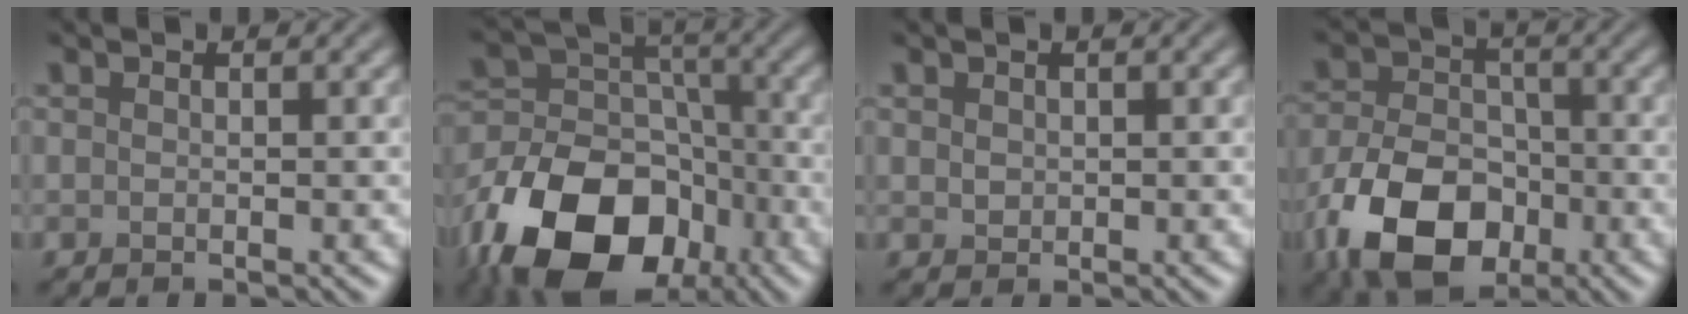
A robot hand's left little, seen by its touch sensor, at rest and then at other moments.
{"total": 16.2, "force": [-9.2, 10.6, 8.1], "torque": [-0.169, -0.014, -0.166]}
{"total": 0.8, "force": [0.4, 0.7, 0.3], "torque": [-0.007, -0.001, 0.009]}
{"total": 10.0, "force": [-4.5, 6.5, 6.2], "torque": [-0.130, -0.018, -0.082]}